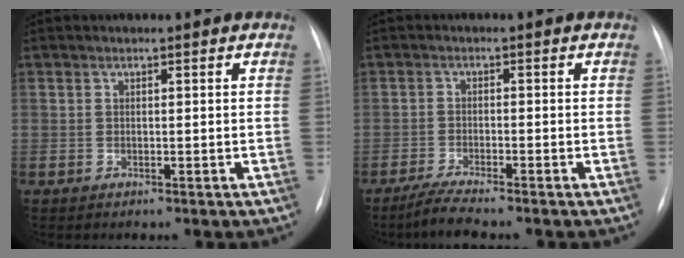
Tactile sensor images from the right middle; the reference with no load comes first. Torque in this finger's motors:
{"motor_torque": [0.14, -0.10, 0.02, 0.05]}